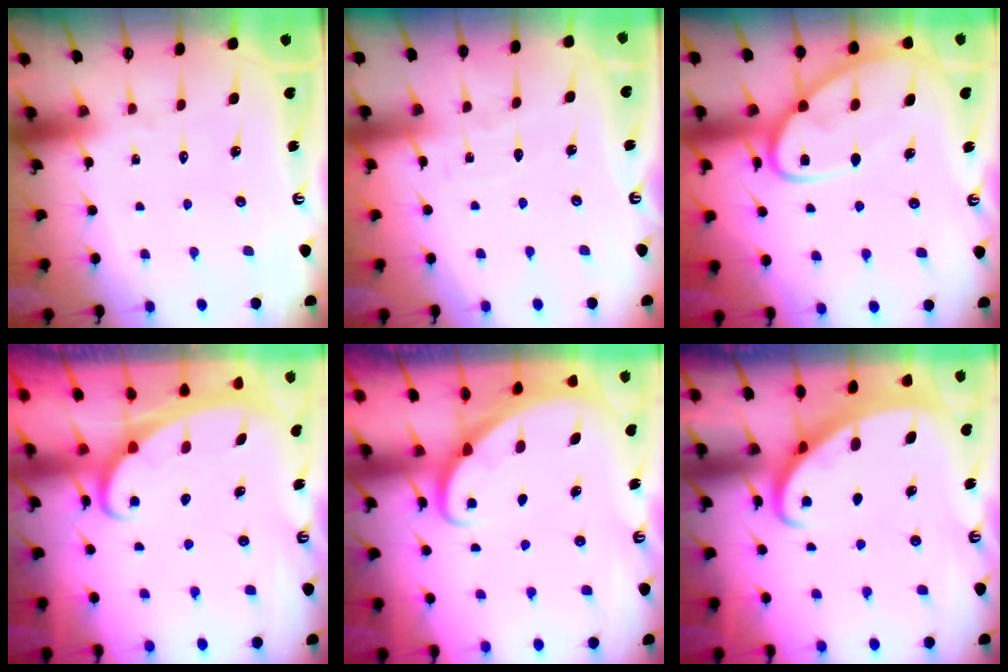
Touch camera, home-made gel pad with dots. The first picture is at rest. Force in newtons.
{"total": 2.8, "press": 2.8, "slide": 0.4}
{"total": 11.6, "press": 11.5, "slide": 1.2}
{"total": 2.1, "press": 2.1, "slide": 0.3}
{"total": 2.0, "press": 2.0, "slide": 0.2}
{"total": 2.5, "press": 2.5, "slide": 0.3}